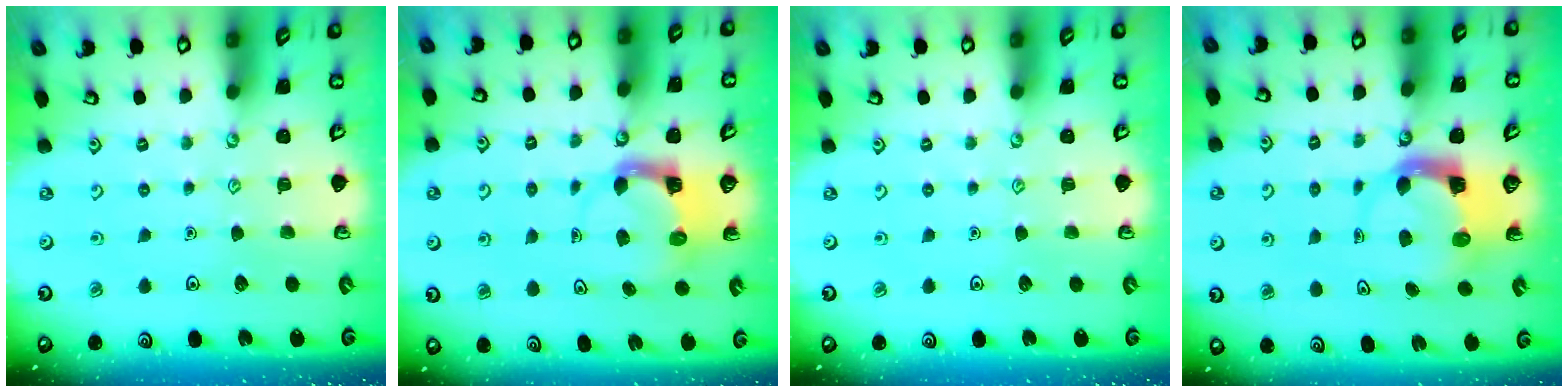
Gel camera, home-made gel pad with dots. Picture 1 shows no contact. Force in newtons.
{"total": 3.7, "press": 3.7, "slide": 0.4}
{"total": 0.0}
{"total": 3.8, "press": 3.8, "slide": 0.6}